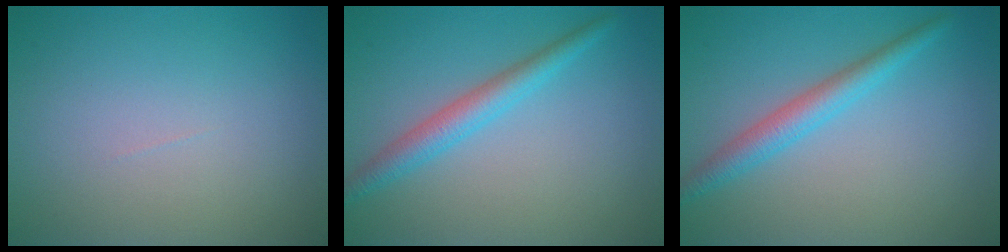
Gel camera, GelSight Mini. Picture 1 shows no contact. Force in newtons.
{"total": 2.9, "press": 2.9, "slide": 0.1}
{"total": 2.9, "press": 2.9, "slide": 0.1}